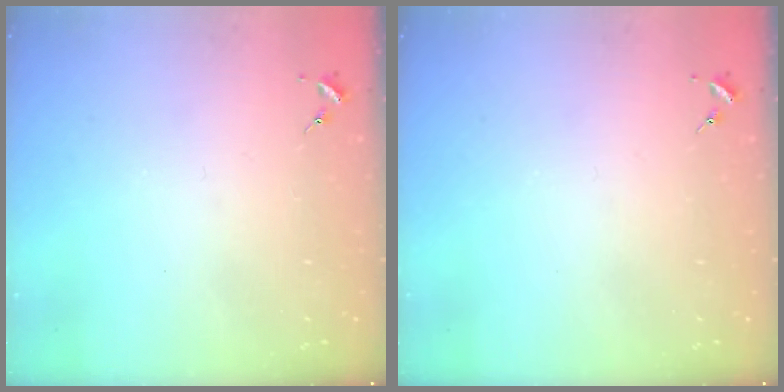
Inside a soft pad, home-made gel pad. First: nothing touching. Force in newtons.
{"total": 0.0}